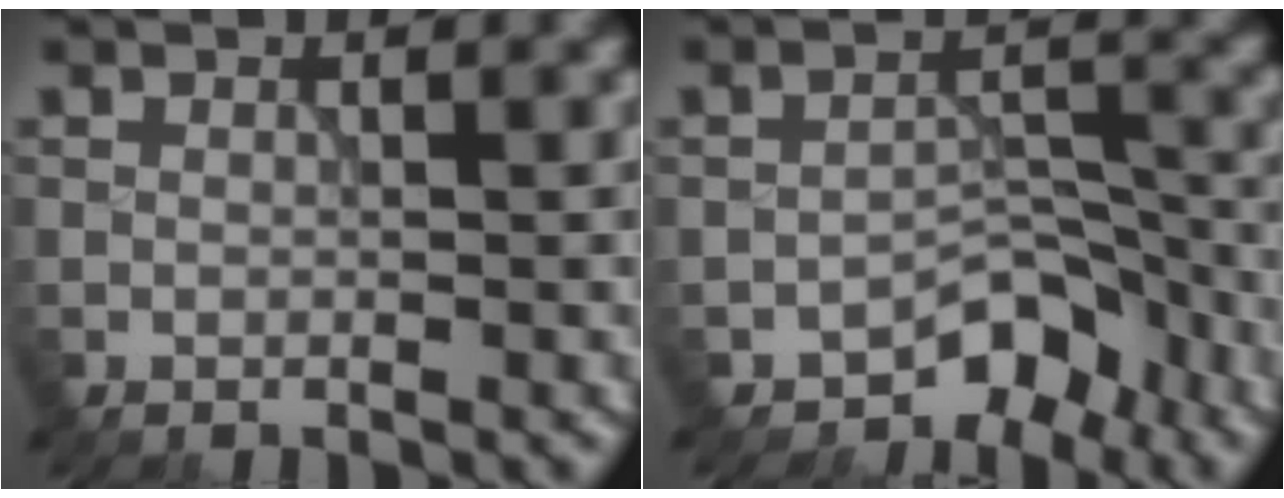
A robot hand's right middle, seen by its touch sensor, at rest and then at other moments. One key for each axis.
{"total": 4.5, "fx": -3.4, "fy": 2.4, "fz": 1.8, "tx": -0.007, "ty": 0.007, "tz": -0.052}